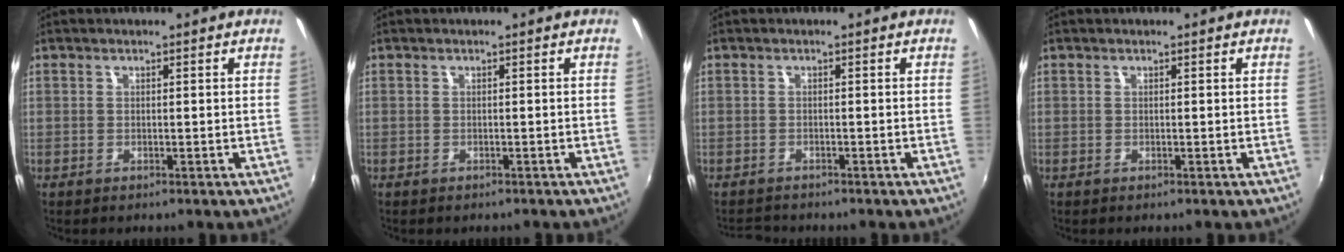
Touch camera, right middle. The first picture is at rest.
{"total": 0.6, "force": [-0.5, 0.3, 0.1], "torque": [-0.004, -0.001, -0.007]}
{"total": 2.6, "force": [-2.5, 0.5, 0.3], "torque": [-0.016, -0.008, -0.046]}
{"total": 0.0}